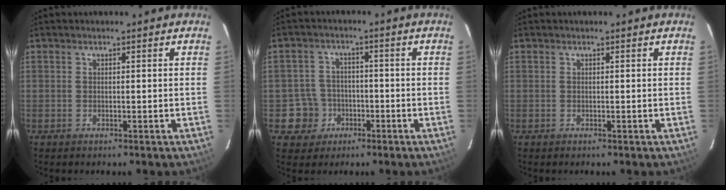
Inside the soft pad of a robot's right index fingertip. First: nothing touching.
{"total": 6.1, "force": [-2.2, 5.7, 0.3], "torque": [-0.015, 0.025, -0.033]}
{"total": 0.0}